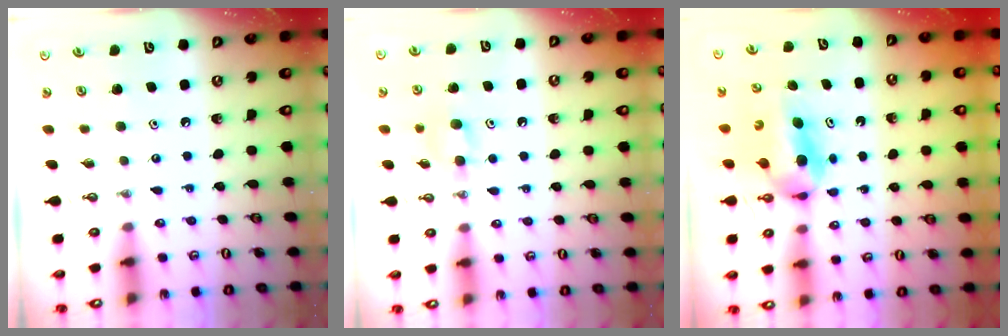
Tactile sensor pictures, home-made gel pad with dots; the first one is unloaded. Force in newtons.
{"total": 5.1, "press": 4.9, "slide": 1.3}
{"total": 8.3, "press": 4.3, "slide": 7.1}